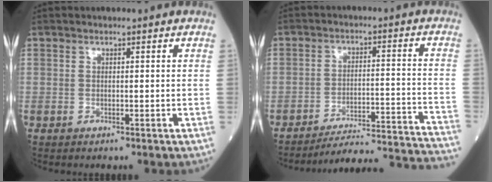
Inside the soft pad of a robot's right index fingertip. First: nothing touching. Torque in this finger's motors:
{"motor_torque": [-1.22, -0.92, -1.05, -0.21]}